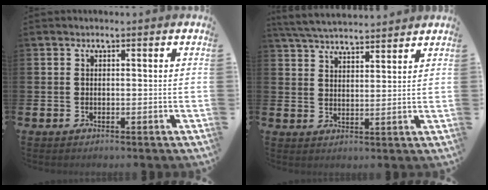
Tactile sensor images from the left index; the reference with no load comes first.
{"total": 4.9, "force": [4.9, 0.4, 0.6], "torque": [-0.036, -0.021, 0.089]}